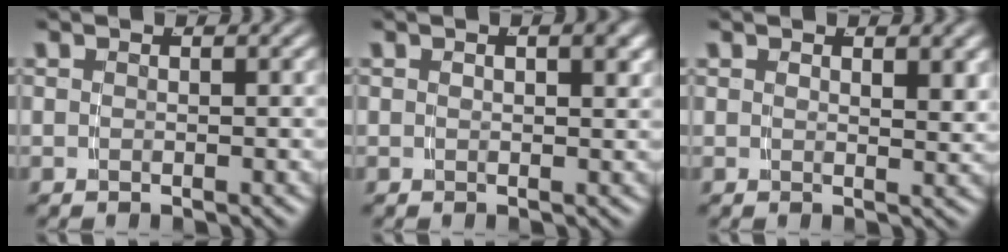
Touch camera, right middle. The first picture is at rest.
{"total": 1.1, "force": [0.4, 0.1, 1.0], "torque": [-0.016, -0.001, 0.011]}
{"total": 1.1, "force": [0.8, -0.2, 0.7], "torque": [-0.009, -0.008, 0.019]}